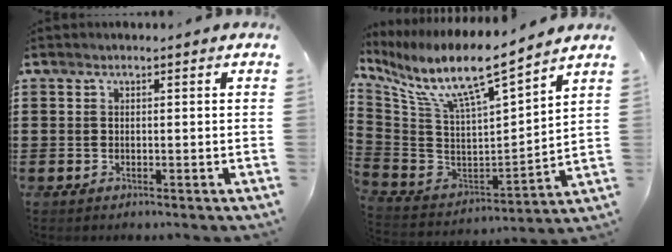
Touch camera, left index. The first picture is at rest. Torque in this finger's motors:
{"motor_torque": [2.14, 0.00, 0.42, 0.21]}